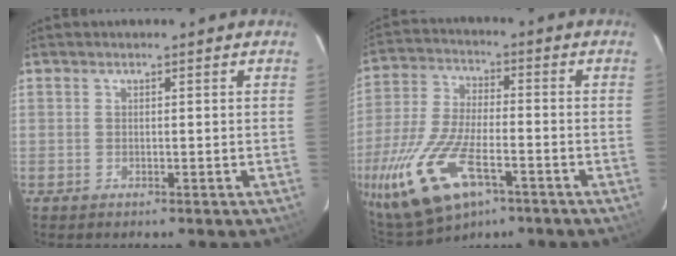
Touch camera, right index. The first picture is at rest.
{"total": 19.1, "force": [-9.1, 8.7, 14.4], "torque": [-0.322, -0.040, -0.164]}